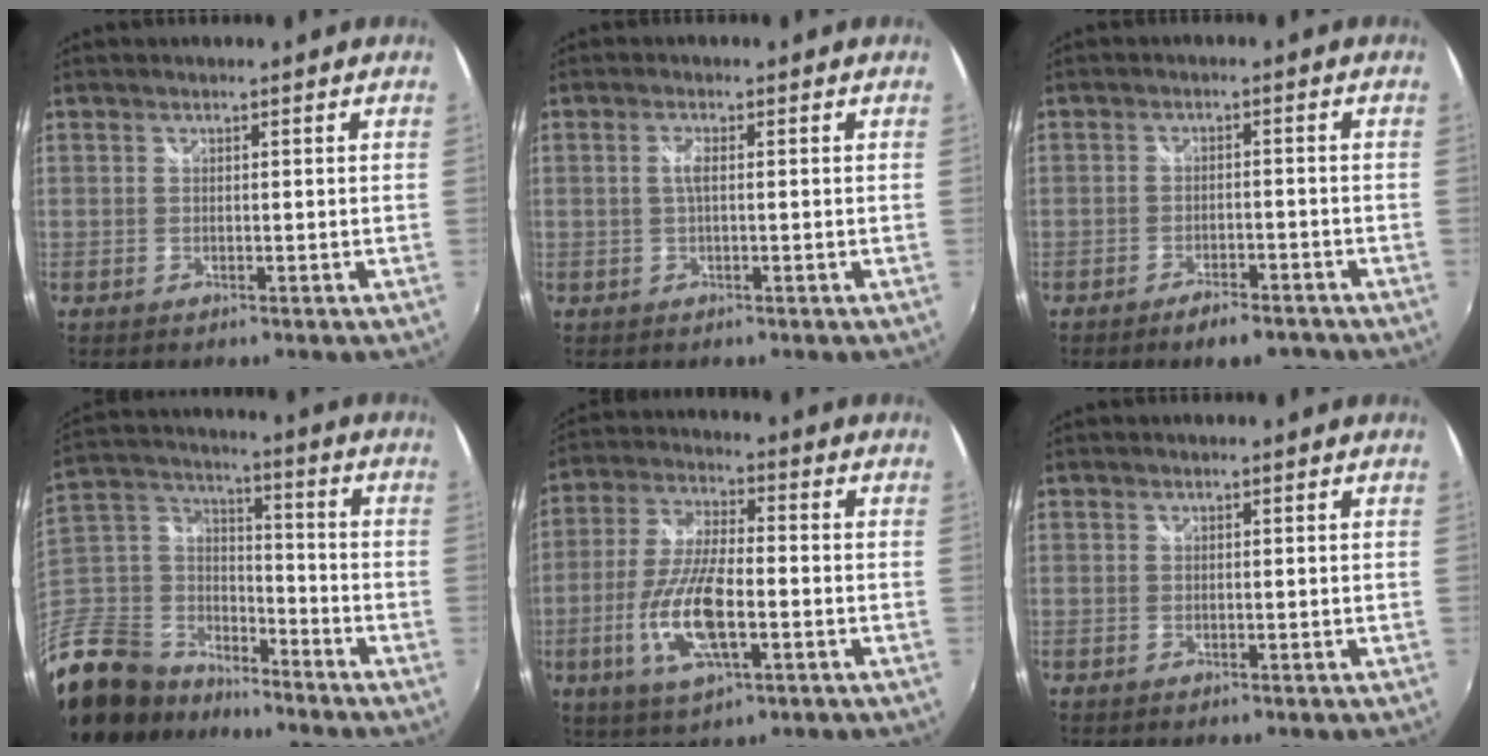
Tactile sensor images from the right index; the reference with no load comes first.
{"total": 1.7, "force": [0.0, 0.2, 1.7], "torque": [-0.034, 0.001, -0.002]}
{"total": 5.6, "force": [-4.4, 2.1, 2.8], "torque": [-0.061, 0.000, -0.066]}
{"total": 22.2, "force": [-15.2, 13.5, 8.8], "torque": [-0.248, 0.027, -0.261]}
{"total": 13.5, "force": [-4.1, 4.4, 12.0], "torque": [-0.250, -0.008, -0.077]}
{"total": 0.0}